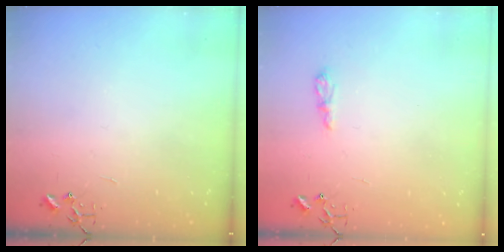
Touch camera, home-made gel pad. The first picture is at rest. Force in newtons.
{"total": 6.3, "press": 6.2, "slide": 0.8}